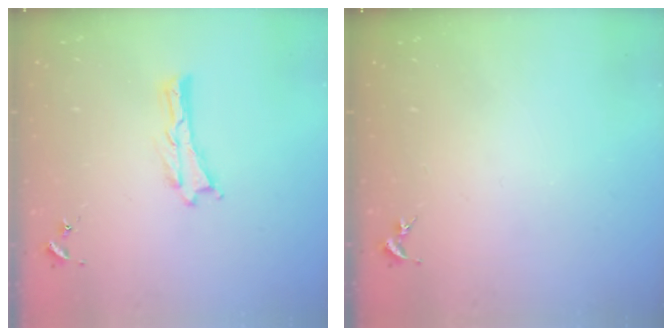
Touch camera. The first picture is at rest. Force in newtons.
{"total": 0.0}